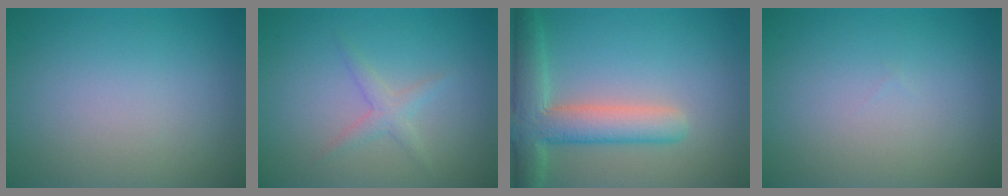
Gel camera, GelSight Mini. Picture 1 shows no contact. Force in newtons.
{"total": 1.6, "press": 1.6, "slide": 0.1}
{"total": 5.9, "press": 5.9, "slide": 0.5}
{"total": 0.0}